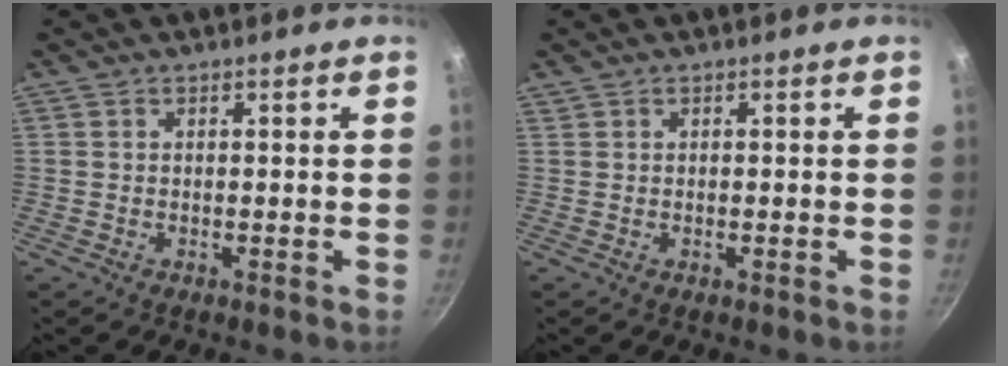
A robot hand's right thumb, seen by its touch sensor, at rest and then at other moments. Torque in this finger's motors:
{"motor_torque": [-0.53, -0.18, 0.03, 0.05, -0.01]}